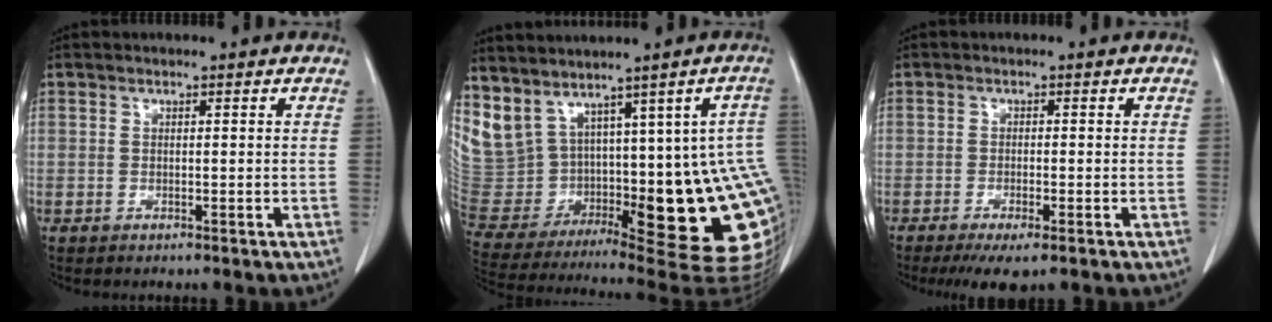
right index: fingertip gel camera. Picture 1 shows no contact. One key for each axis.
{"total": 22.7, "fx": 1.9, "fy": 6.1, "fz": 21.8, "tx": -0.280, "ty": 0.000, "tz": 0.059}
{"total": 4.7, "fx": -3.0, "fy": 1.1, "fz": 3.5, "tx": -0.054, "ty": -0.011, "tz": -0.045}